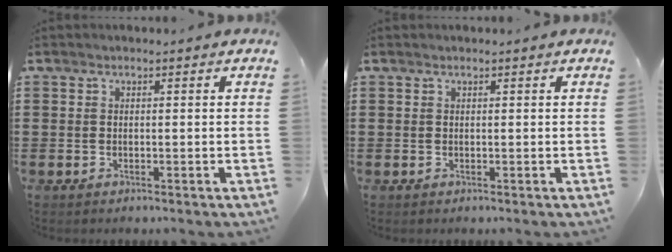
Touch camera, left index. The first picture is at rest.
{"total": 0.0}